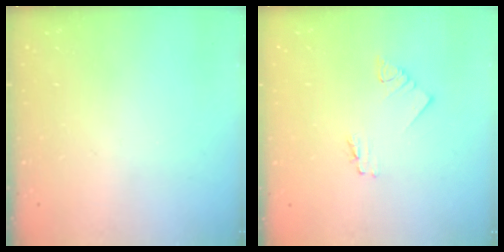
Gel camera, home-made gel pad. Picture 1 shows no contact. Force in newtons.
{"total": 1.2, "press": 1.2, "slide": 0.1}